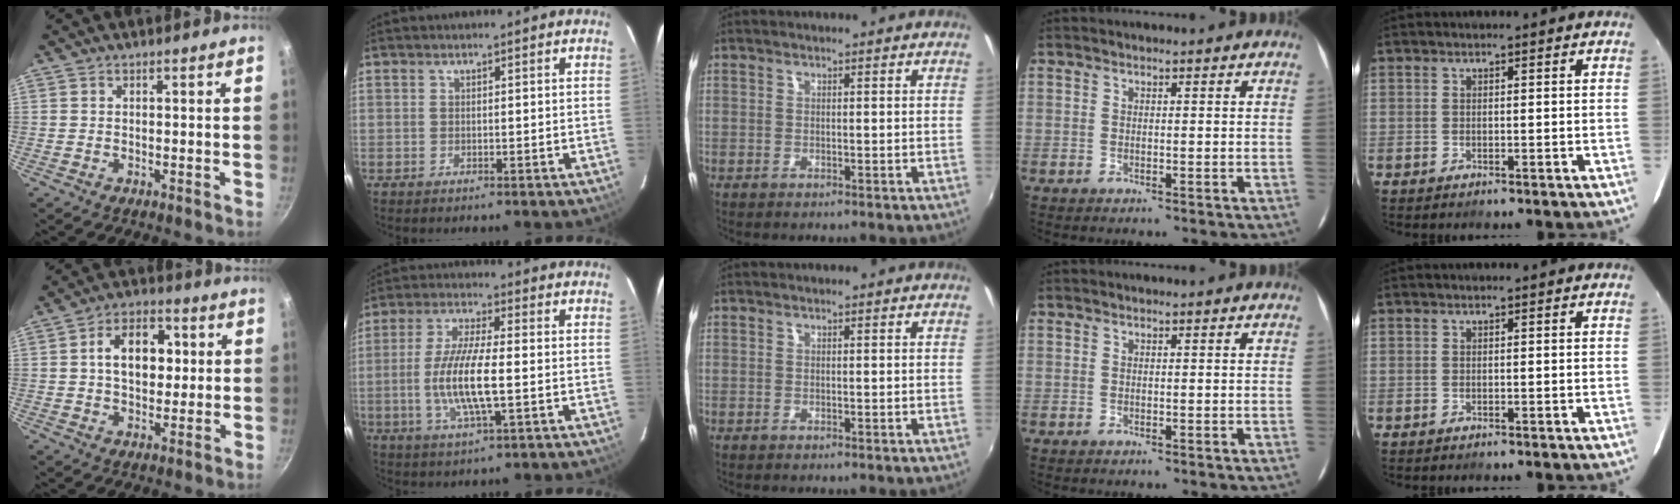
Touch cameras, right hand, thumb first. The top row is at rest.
{"thumb": {"total": 10.9, "force": [1.7, 7.4, 7.8], "torque": [-0.089, 0.010, 0.018]}, "index": {"total": 11.2, "force": [-1.8, 2.4, 10.7], "torque": [-0.214, -0.007, -0.037]}}